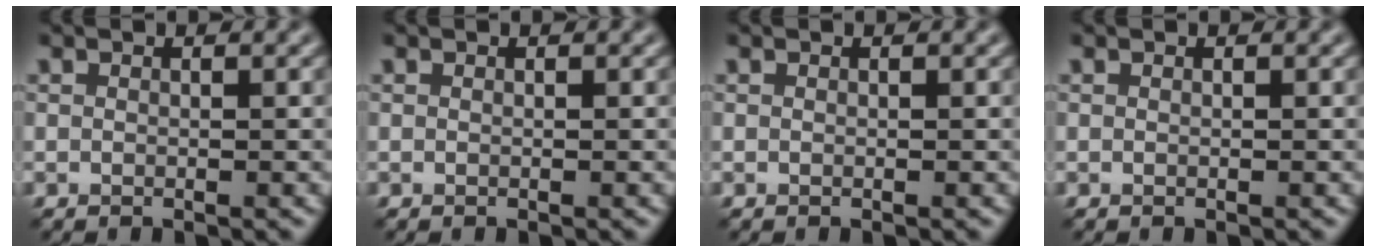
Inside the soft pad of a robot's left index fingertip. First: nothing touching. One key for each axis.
{"total": 0.0}
{"total": 0.0}
{"total": 0.0}